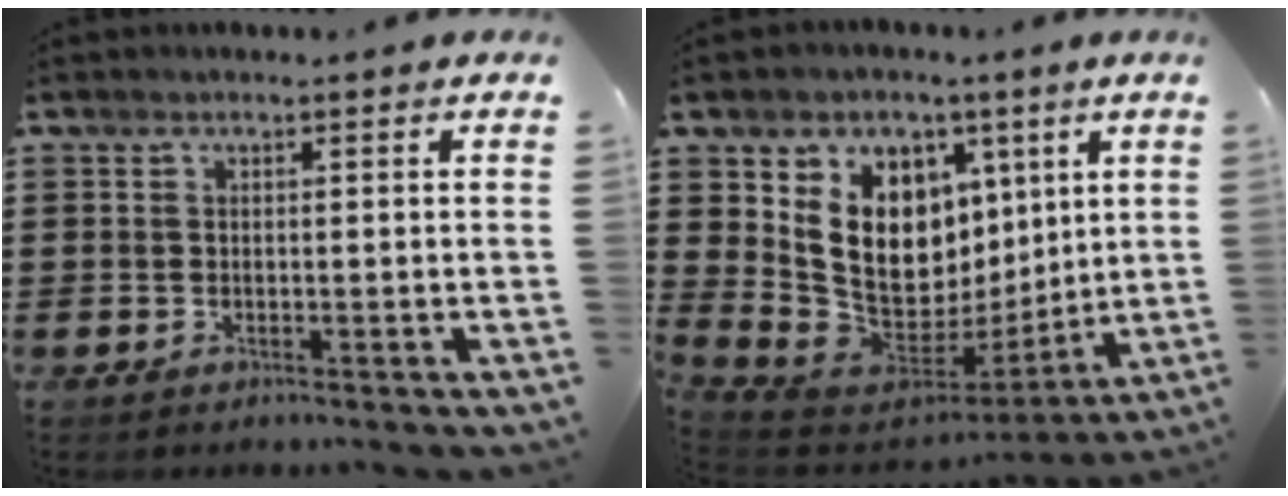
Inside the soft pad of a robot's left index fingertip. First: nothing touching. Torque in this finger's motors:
{"motor_torque": [2.14, 0.00, 1.05, 0.21]}